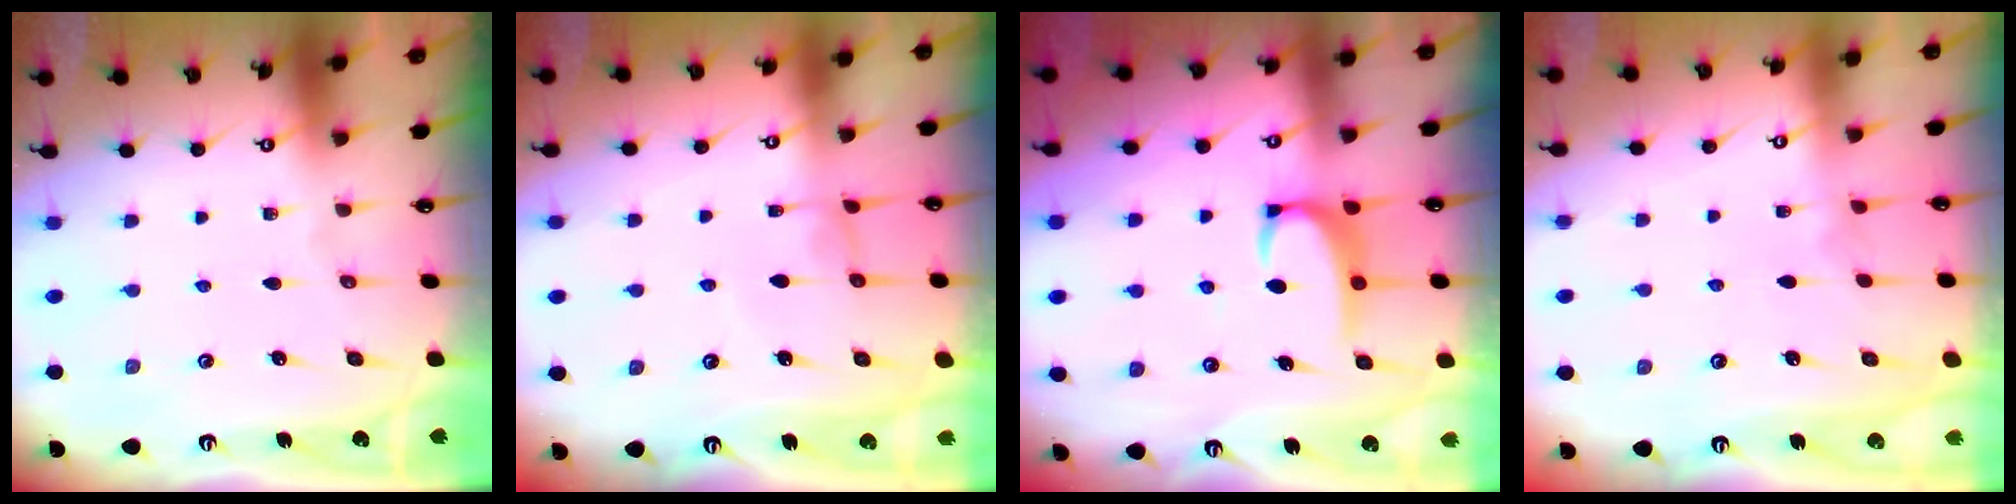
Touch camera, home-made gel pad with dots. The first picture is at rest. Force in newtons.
{"total": 0.0}
{"total": 3.4, "press": 3.3, "slide": 0.6}
{"total": 4.3, "press": 4.3, "slide": 0.2}